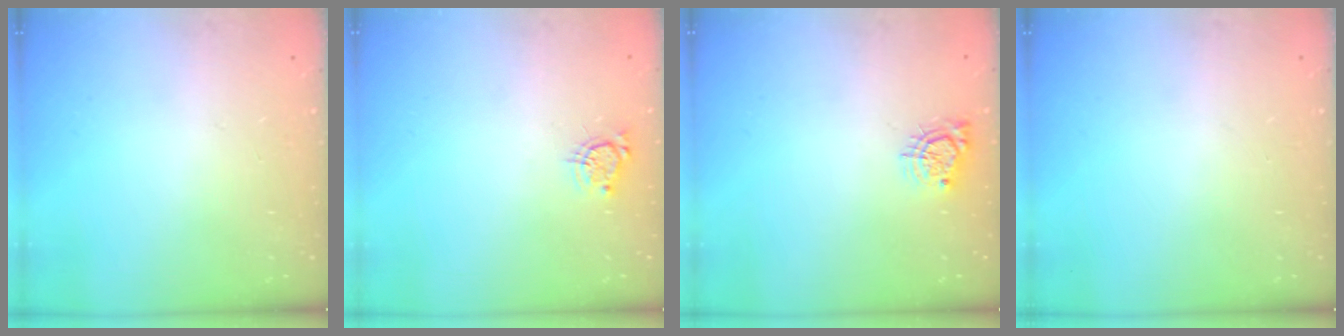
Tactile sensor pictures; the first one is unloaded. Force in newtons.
{"total": 4.0, "press": 4.0, "slide": 0.3}
{"total": 5.9, "press": 5.9, "slide": 0.4}
{"total": 0.0}